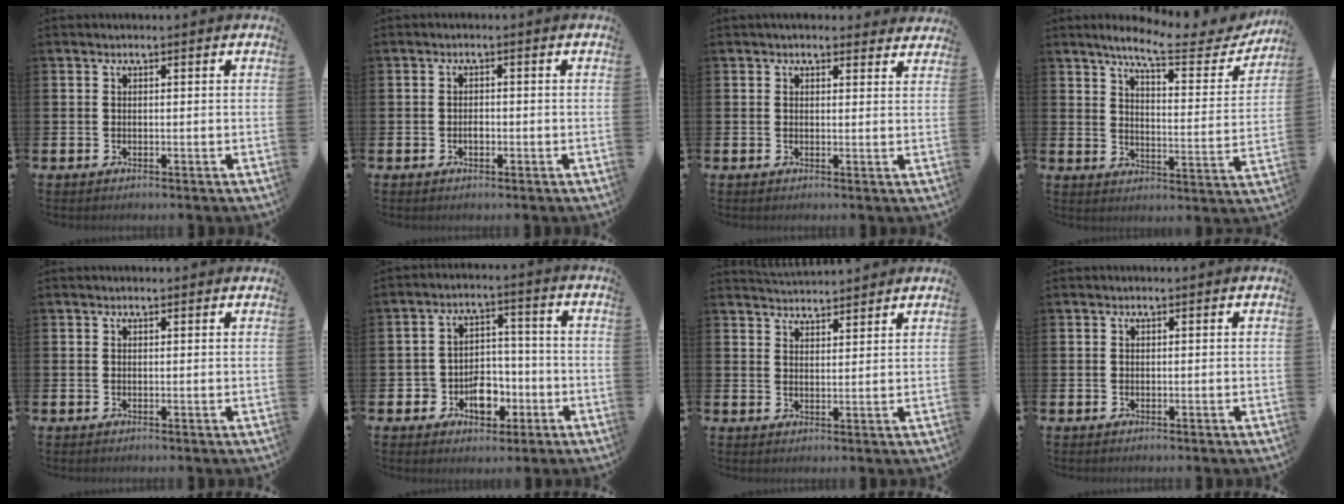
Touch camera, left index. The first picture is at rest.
{"total": 1.2, "force": [-0.4, 0.8, 0.9], "torque": [-0.009, -0.002, -0.010]}
{"total": 2.0, "force": [2.0, 0.6, 0.2], "torque": [0.003, -0.007, 0.034]}
{"total": 8.4, "force": [7.4, 1.2, 3.7], "torque": [-0.081, -0.048, 0.122]}
{"total": 0.0}
{"total": 6.0, "force": [-2.6, 4.5, 3.1], "torque": [-0.047, 0.014, -0.049]}
{"total": 3.8, "force": [3.8, 0.4, 0.0], "torque": [-0.008, -0.020, 0.070]}
{"total": 0.0}